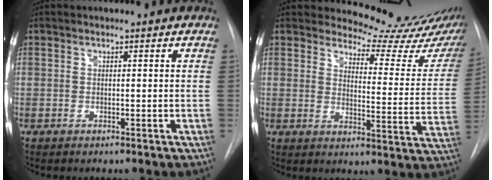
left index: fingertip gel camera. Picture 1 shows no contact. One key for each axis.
{"total": 14.6, "fx": 14.1, "fy": 2.1, "fz": 3.1, "tx": -0.024, "ty": -0.102, "tz": 0.144}